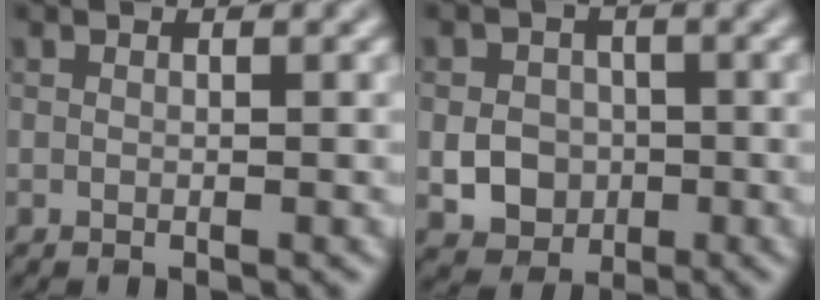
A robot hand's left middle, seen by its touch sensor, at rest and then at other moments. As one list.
[{"total": 3.6, "force": [-0.7, 3.1, 1.6], "torque": [-0.025, 0.000, -0.013]}]